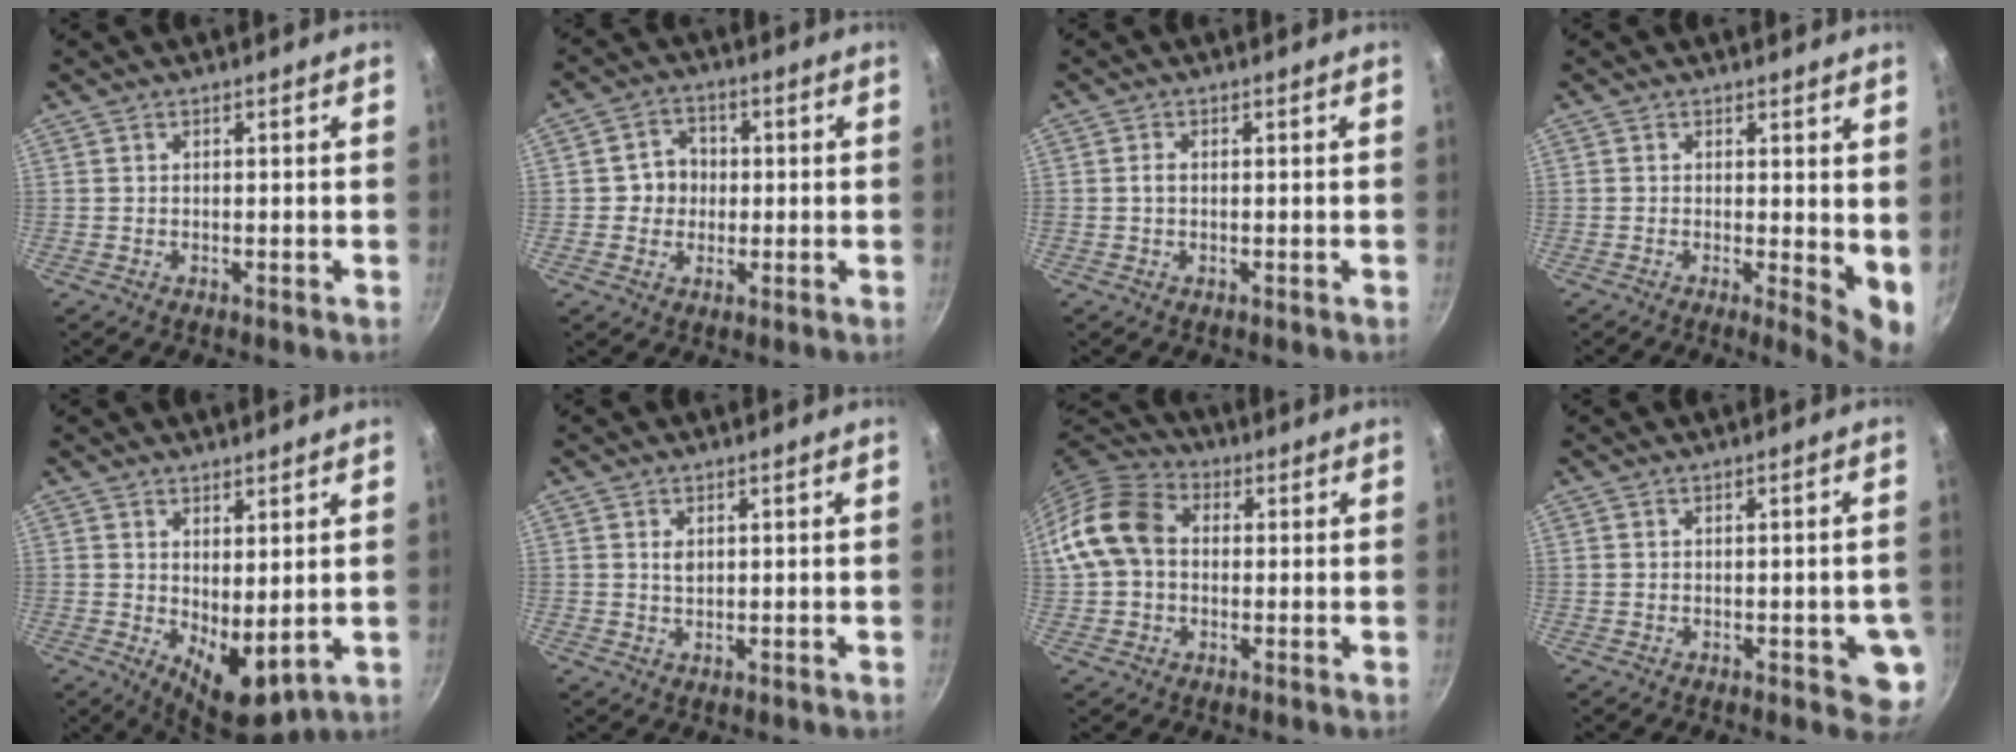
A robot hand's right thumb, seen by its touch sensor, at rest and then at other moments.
{"total": 5.9, "force": [0.0, 5.4, 2.3], "torque": [0.000, 0.009, -0.010]}
{"total": 1.2, "force": [-0.1, 0.9, 0.9], "torque": [-0.015, 0.006, -0.001]}
{"total": 6.2, "force": [0.4, 2.2, 5.8], "torque": [-0.071, -0.016, 0.005]}
{"total": 8.3, "force": [1.2, 3.7, 7.3], "torque": [-0.093, -0.033, 0.031]}
{"total": 1.6, "force": [0.4, 1.1, 1.0], "torque": [-0.015, -0.003, 0.007]}
{"total": 12.0, "force": [0.7, 9.2, 7.7], "torque": [-0.127, 0.029, -0.004]}
{"total": 6.2, "force": [-1.4, 2.7, 5.4], "torque": [-0.035, 0.008, -0.015]}